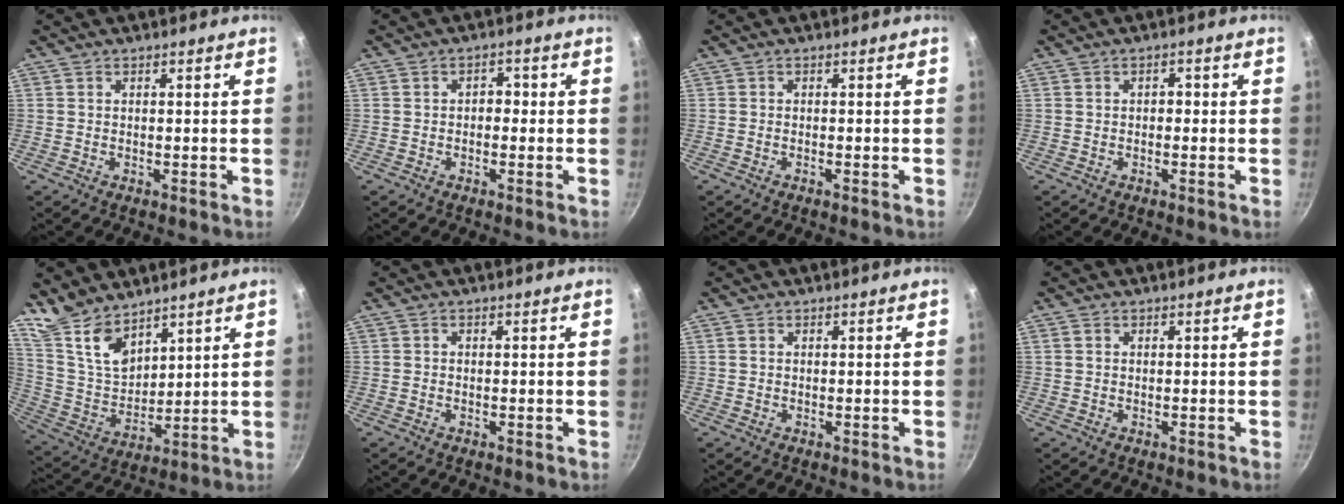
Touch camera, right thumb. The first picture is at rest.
{"total": 2.3, "force": [-0.3, 1.7, 1.5], "torque": [-0.008, 0.009, -0.009]}
{"total": 0.6, "force": [-0.4, 0.0, 0.4], "torque": [-0.017, 0.005, -0.007]}
{"total": 1.4, "force": [-0.2, 1.0, 0.9], "torque": [-0.010, 0.006, -0.005]}
{"total": 11.9, "force": [9.3, 5.7, 5.0], "torque": [-0.071, -0.062, 0.196]}
{"total": 0.0}
{"total": 0.9, "force": [0.3, 0.7, 0.4], "torque": [-0.006, 0.002, 0.004]}
{"total": 1.1, "force": [0.4, 0.9, 0.5], "torque": [-0.007, 0.002, 0.004]}